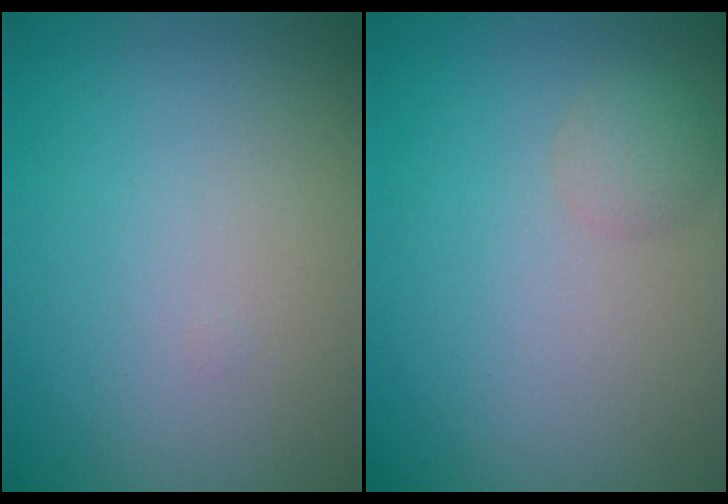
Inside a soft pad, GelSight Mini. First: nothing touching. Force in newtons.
{"total": 1.5, "press": 1.5, "slide": 0.1}